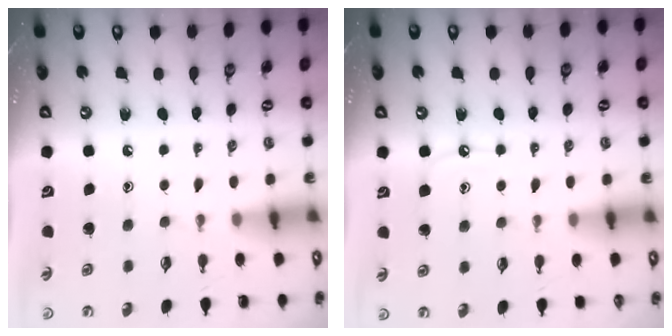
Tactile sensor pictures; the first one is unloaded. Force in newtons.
{"total": 5.4, "press": 5.4, "slide": 0.3}